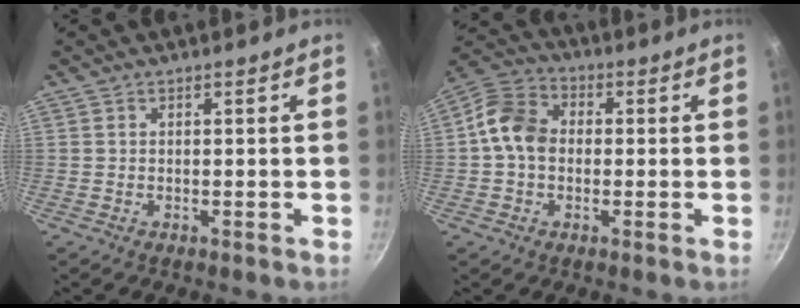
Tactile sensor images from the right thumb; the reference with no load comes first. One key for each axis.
{"total": 9.5, "fx": 0.0, "fy": 7.4, "fz": 6.0, "tx": -0.086, "ty": 0.024, "tz": -0.020}